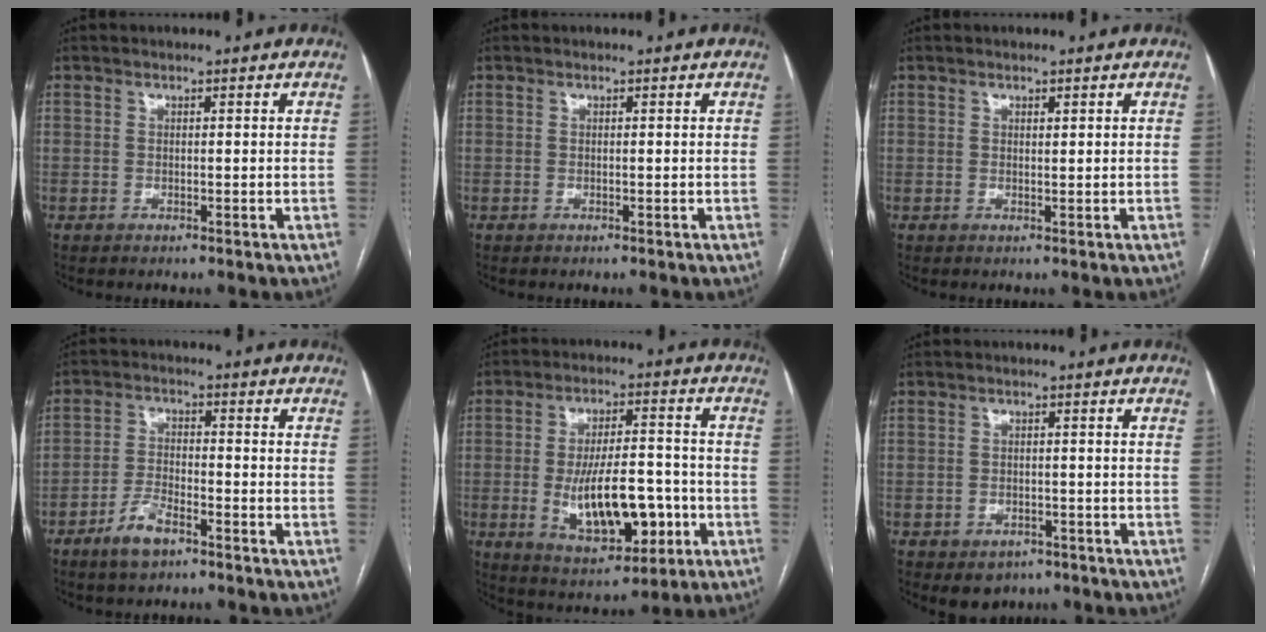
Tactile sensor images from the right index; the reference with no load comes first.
{"total": 0.0}
{"total": 0.5, "force": [0.4, 0.1, 0.4], "torque": [-0.008, -0.003, 0.006]}
{"total": 5.4, "force": [-3.7, 1.7, 3.5], "torque": [-0.076, -0.001, -0.067]}
{"total": 13.9, "force": [-3.2, 5.4, 12.4], "torque": [-0.214, 0.006, -0.039]}
{"total": 4.1, "force": [-2.7, 2.8, 1.1], "torque": [-0.010, 0.005, -0.029]}